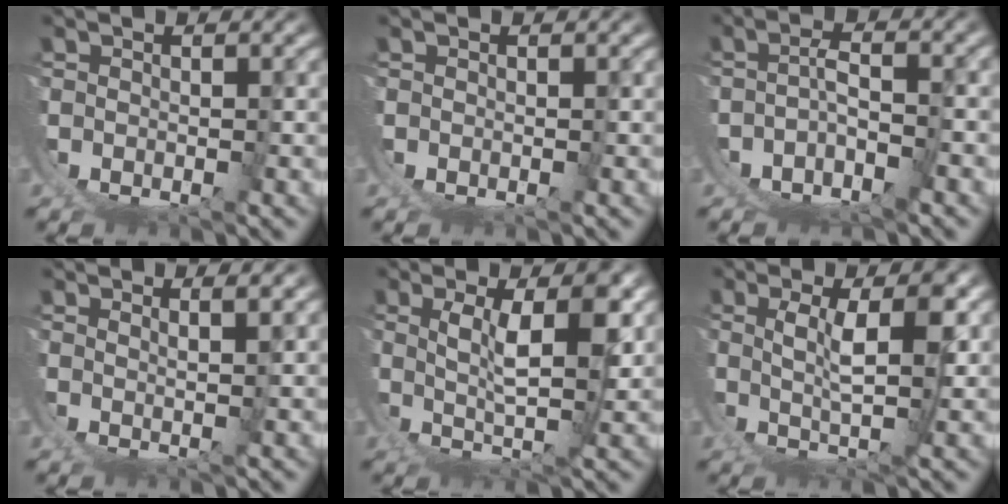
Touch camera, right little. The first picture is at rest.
{"total": 0.0}
{"total": 4.6, "force": [-2.4, 2.6, 3.0], "torque": [-0.046, -0.013, -0.037]}
{"total": 2.7, "force": [1.8, -1.7, 1.1], "torque": [-0.010, -0.007, 0.039]}
{"total": 6.1, "force": [1.9, -0.4, 5.8], "torque": [-0.070, -0.003, 0.039]}
{"total": 5.4, "force": [1.7, -0.9, 5.0], "torque": [-0.065, -0.004, 0.036]}